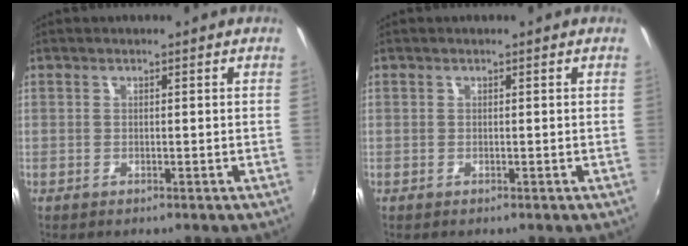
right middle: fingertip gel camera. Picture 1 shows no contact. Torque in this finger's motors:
{"motor_torque": [0.00, 0.00, 0.00, 0.00]}